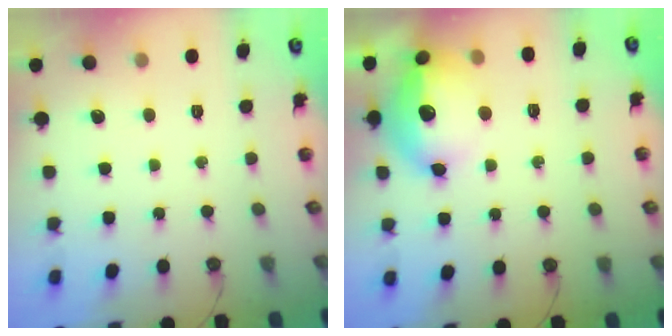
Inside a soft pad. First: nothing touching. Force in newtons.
{"total": 19.2, "press": 19.1, "slide": 1.5}